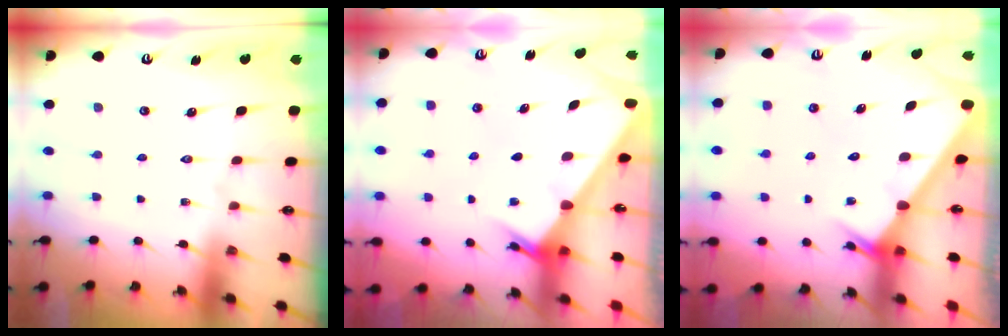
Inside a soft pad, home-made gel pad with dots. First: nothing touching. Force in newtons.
{"total": 2.4, "press": 2.3, "slide": 0.2}
{"total": 2.6, "press": 2.6, "slide": 0.0}